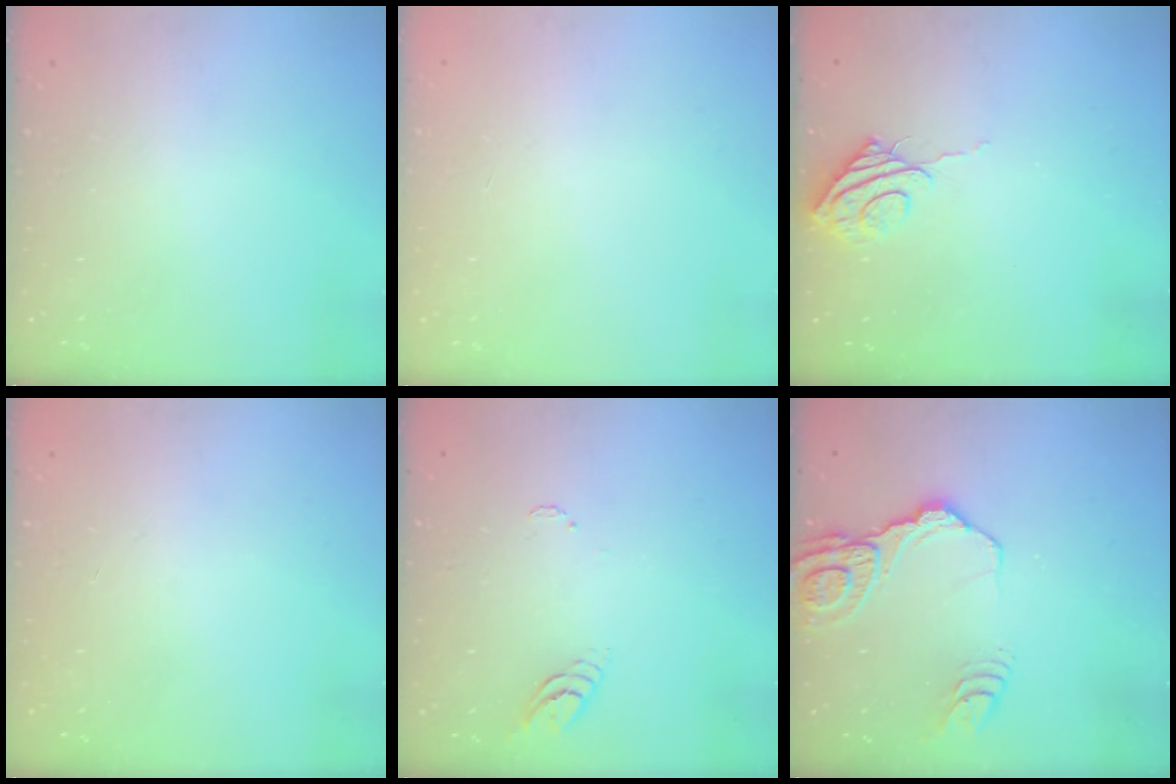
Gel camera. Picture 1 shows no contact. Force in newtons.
{"total": 0.0}
{"total": 7.3, "press": 7.3, "slide": 0.3}
{"total": 0.0}
{"total": 4.9, "press": 4.9, "slide": 0.4}
{"total": 14.6, "press": 14.5, "slide": 1.8}